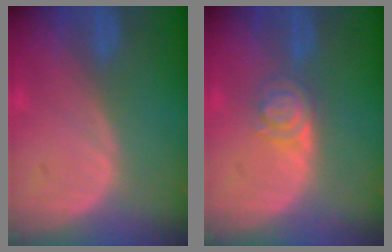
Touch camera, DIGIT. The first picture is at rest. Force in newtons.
{"total": 4.2, "press": 3.8, "slide": 1.7}